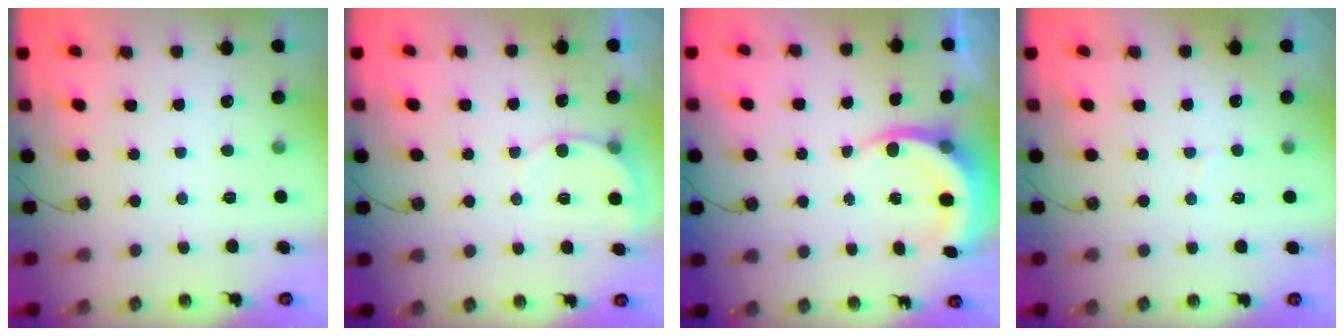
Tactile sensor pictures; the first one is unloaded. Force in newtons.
{"total": 5.2, "press": 5.2, "slide": 0.4}
{"total": 5.3, "press": 5.3, "slide": 0.5}
{"total": 2.7, "press": 2.4, "slide": 1.2}